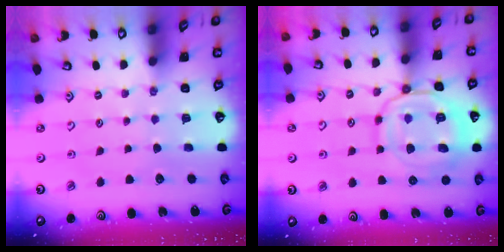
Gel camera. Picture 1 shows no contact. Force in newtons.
{"total": 14.1, "press": 14.0, "slide": 1.5}